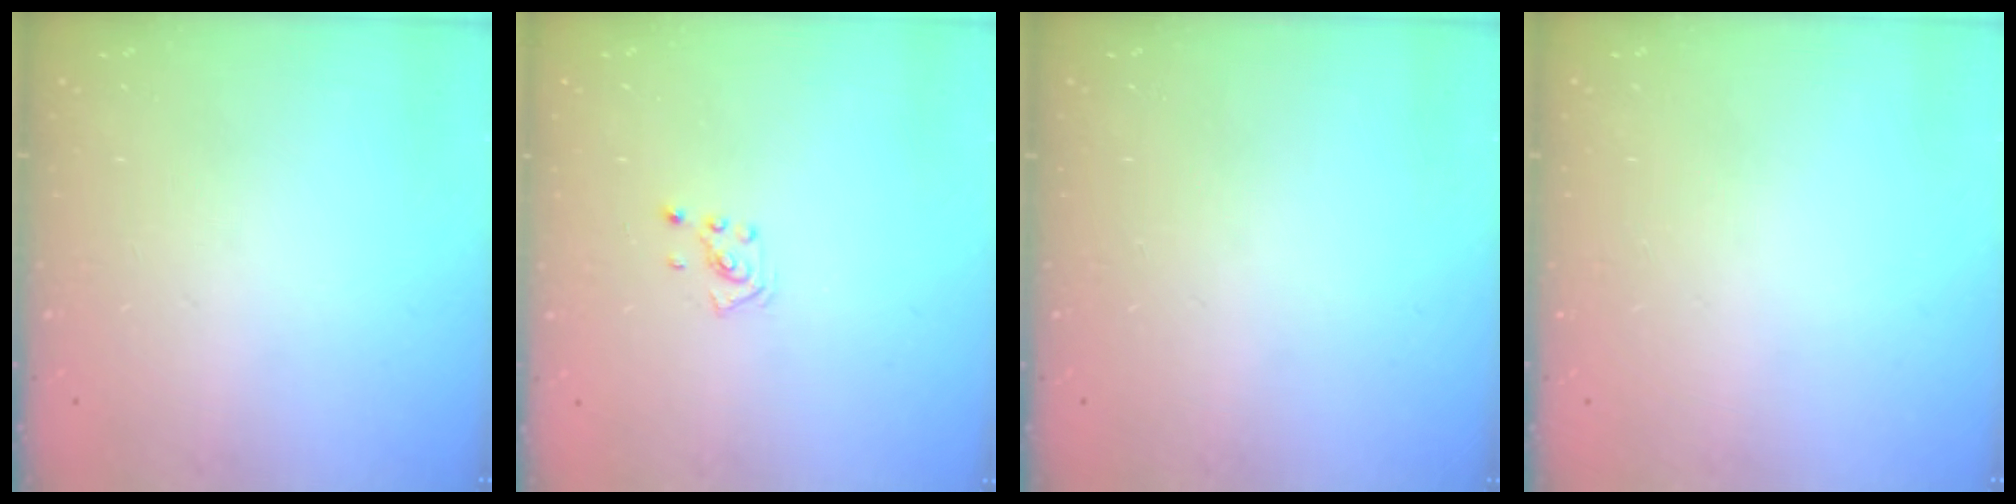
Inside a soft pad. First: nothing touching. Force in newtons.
{"total": 2.0, "press": 2.0, "slide": 0.6}
{"total": 0.0}
{"total": 0.0}